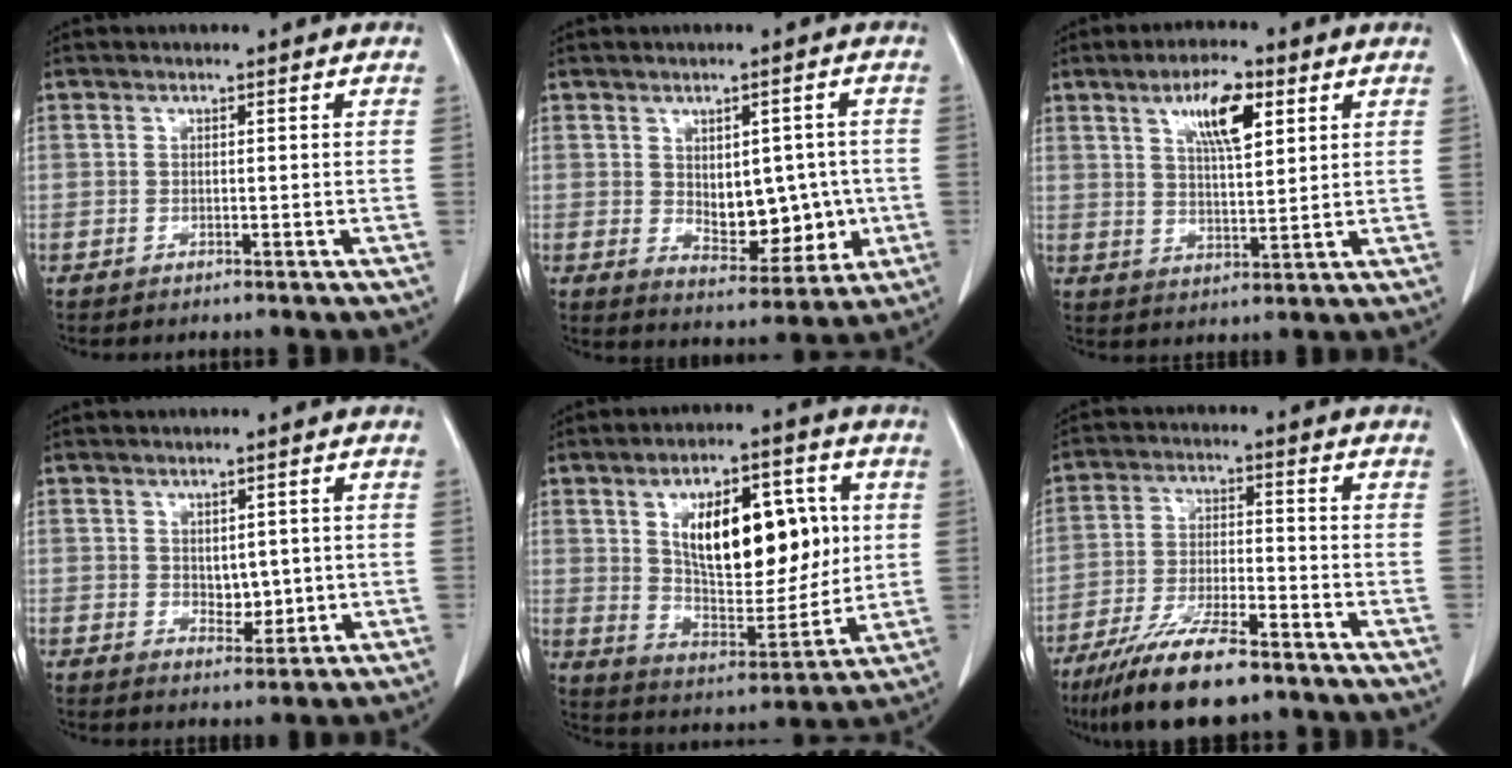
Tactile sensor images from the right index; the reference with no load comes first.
{"total": 9.1, "force": [-0.2, 5.2, 7.5], "torque": [-0.098, 0.006, 0.016]}
{"total": 8.3, "force": [3.9, 2.3, 6.9], "torque": [-0.122, 0.004, 0.069]}
{"total": 3.5, "force": [0.1, 2.3, 2.7], "torque": [-0.035, -0.004, 0.013]}
{"total": 17.6, "force": [4.1, 7.9, 15.2], "torque": [-0.244, 0.014, 0.075]}
{"total": 12.5, "force": [-9.4, 2.5, 7.8], "torque": [-0.143, -0.025, -0.164]}